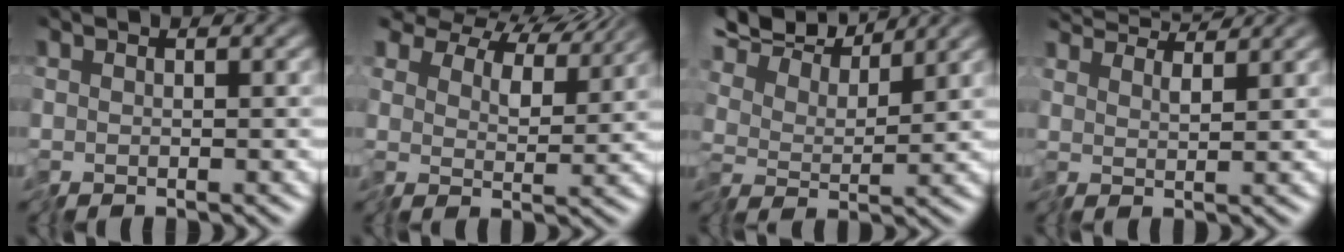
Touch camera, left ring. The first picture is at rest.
{"total": 10.3, "force": [8.4, 4.6, 3.8], "torque": [-0.108, 0.016, 0.136]}
{"total": 7.0, "force": [5.9, 1.6, 3.3], "torque": [-0.078, 0.023, 0.093]}
{"total": 5.5, "force": [5.3, 0.3, 1.5], "torque": [-0.042, 0.018, 0.077]}